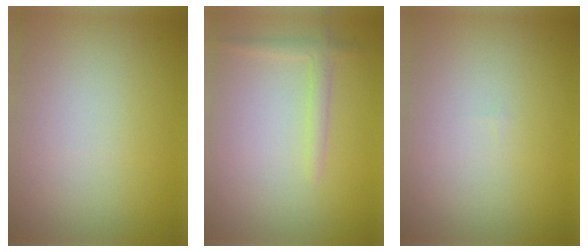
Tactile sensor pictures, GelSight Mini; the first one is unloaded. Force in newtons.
{"total": 1.4, "press": 1.4, "slide": 0.1}
{"total": 0.0}